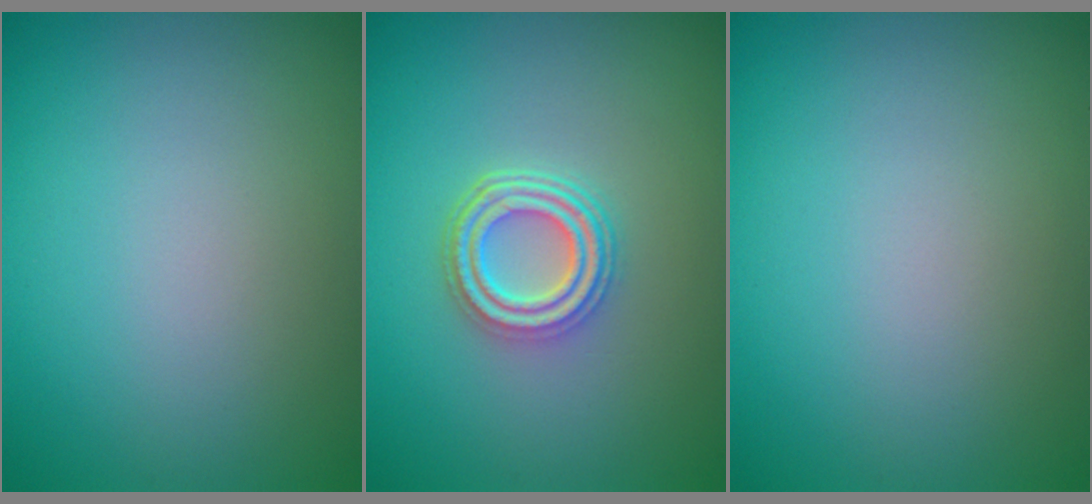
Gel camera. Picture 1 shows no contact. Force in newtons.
{"total": 4.2, "press": 3.3, "slide": 2.7}
{"total": 0.0}